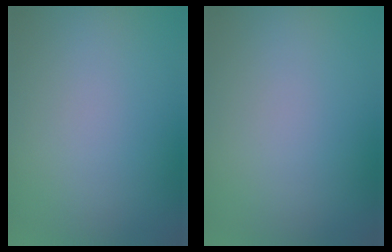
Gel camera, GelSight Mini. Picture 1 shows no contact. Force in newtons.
{"total": 0.0}